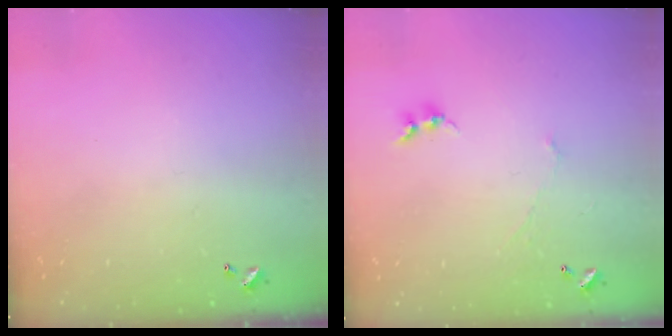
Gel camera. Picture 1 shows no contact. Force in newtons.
{"total": 0.0}